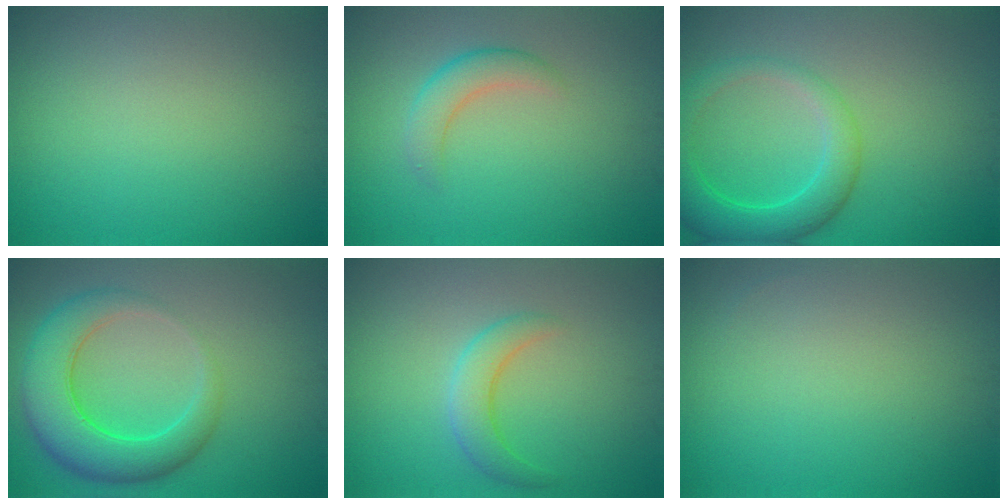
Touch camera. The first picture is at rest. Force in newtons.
{"total": 2.6, "press": 2.6, "slide": 0.1}
{"total": 4.9, "press": 4.9, "slide": 0.4}
{"total": 6.9, "press": 6.9, "slide": 0.3}
{"total": 2.8, "press": 2.8, "slide": 0.1}
{"total": 0.0}